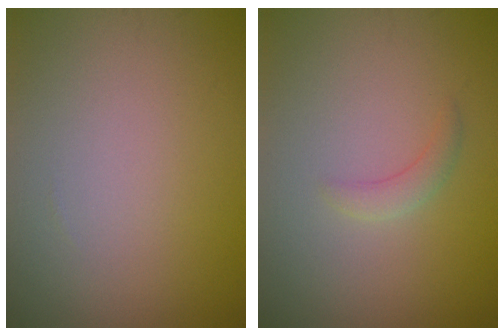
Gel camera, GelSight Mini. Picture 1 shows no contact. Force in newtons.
{"total": 1.4, "press": 1.4, "slide": 0.1}